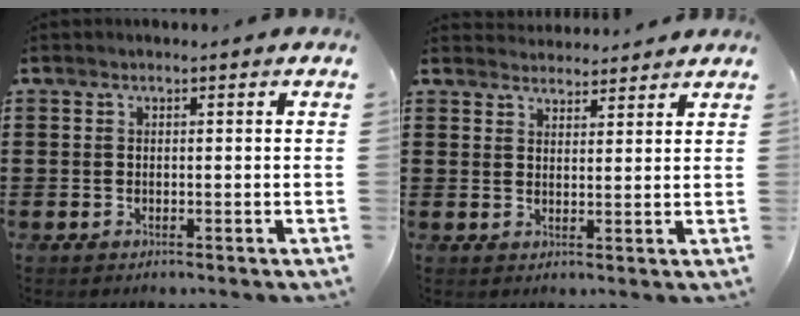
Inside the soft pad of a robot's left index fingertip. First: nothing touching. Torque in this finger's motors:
{"motor_torque": [-0.06, -0.09, 0.19, 0.01]}